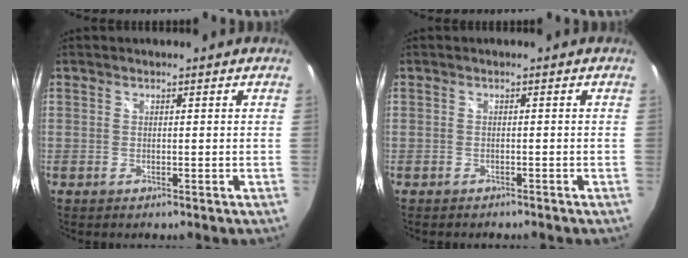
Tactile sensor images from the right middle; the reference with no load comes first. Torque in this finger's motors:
{"motor_torque": [-0.10, -0.10, 0.02, 0.00]}